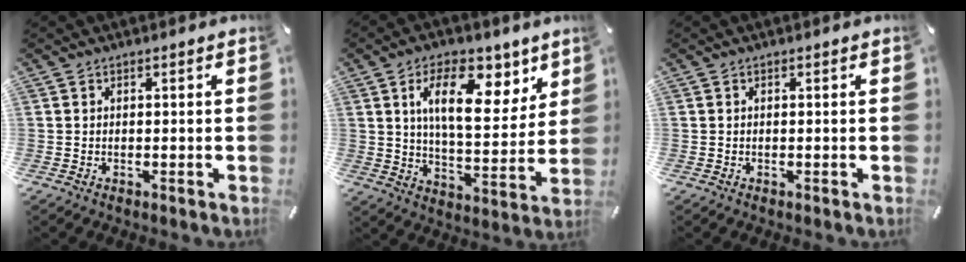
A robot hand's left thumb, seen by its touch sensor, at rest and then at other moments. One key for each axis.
{"total": 16.3, "fx": 7.9, "fy": 8.4, "fz": 11.5, "tx": -0.174, "ty": -0.027, "tz": 0.131}
{"total": 0.0}